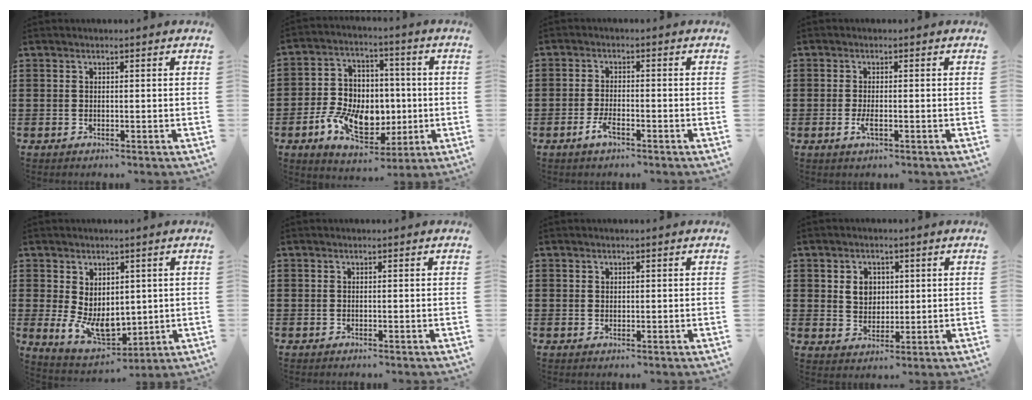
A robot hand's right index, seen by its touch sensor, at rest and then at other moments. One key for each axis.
{"total": 11.1, "fx": -2.3, "fy": 8.4, "fz": 6.9, "tx": -0.155, "ty": 0.016, "tz": -0.035}
{"total": 3.1, "fx": -1.7, "fy": 1.2, "fz": 2.3, "tx": -0.054, "ty": -0.003, "tz": -0.036}
{"total": 2.2, "fx": -0.6, "fy": 0.7, "fz": 2.0, "tx": -0.050, "ty": -0.008, "tz": -0.016}
{"total": 7.4, "fx": 0.4, "fy": 5.3, "fz": 5.1, "tx": -0.102, "ty": 0.001, "tz": 0.009}
{"total": 0.0}
{"total": 0.7, "fx": 0.4, "fy": 0.6, "fz": 0.1, "tx": -0.004, "ty": 0.002, "tz": 0.009}
{"total": 4.0, "fx": 1.1, "fy": 3.3, "fz": 1.9, "tx": -0.049, "ty": 0.013, "tz": 0.018}